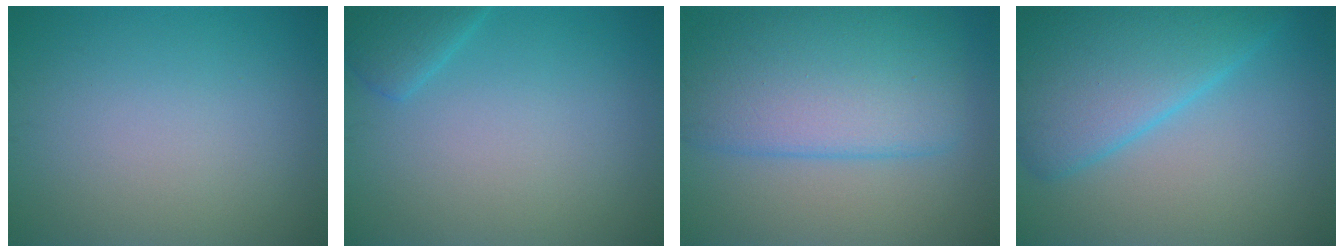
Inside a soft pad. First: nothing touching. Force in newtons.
{"total": 2.0, "press": 2.0, "slide": 0.1}
{"total": 8.5, "press": 8.5, "slide": 0.3}
{"total": 8.2, "press": 8.2, "slide": 0.3}